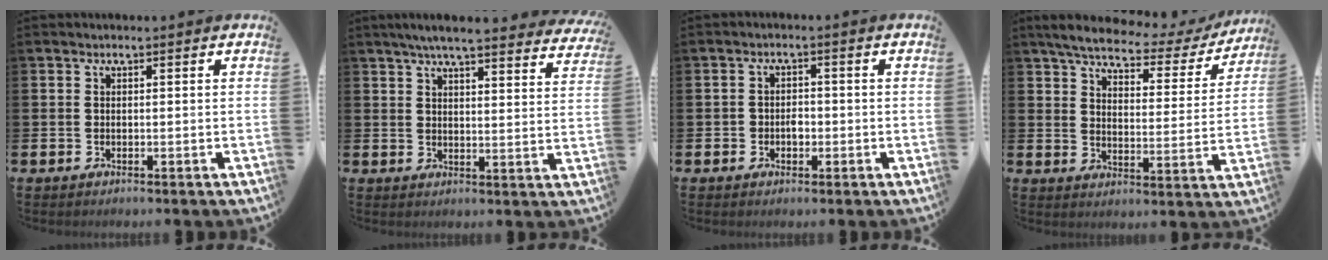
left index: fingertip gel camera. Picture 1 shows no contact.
{"total": 5.9, "force": [5.5, 0.4, 2.2], "torque": [-0.046, -0.029, 0.094]}
{"total": 1.8, "force": [-0.5, 1.5, 0.9], "torque": [-0.005, 0.000, -0.016]}
{"total": 5.6, "force": [4.8, 1.5, 2.5], "torque": [-0.073, -0.029, 0.076]}